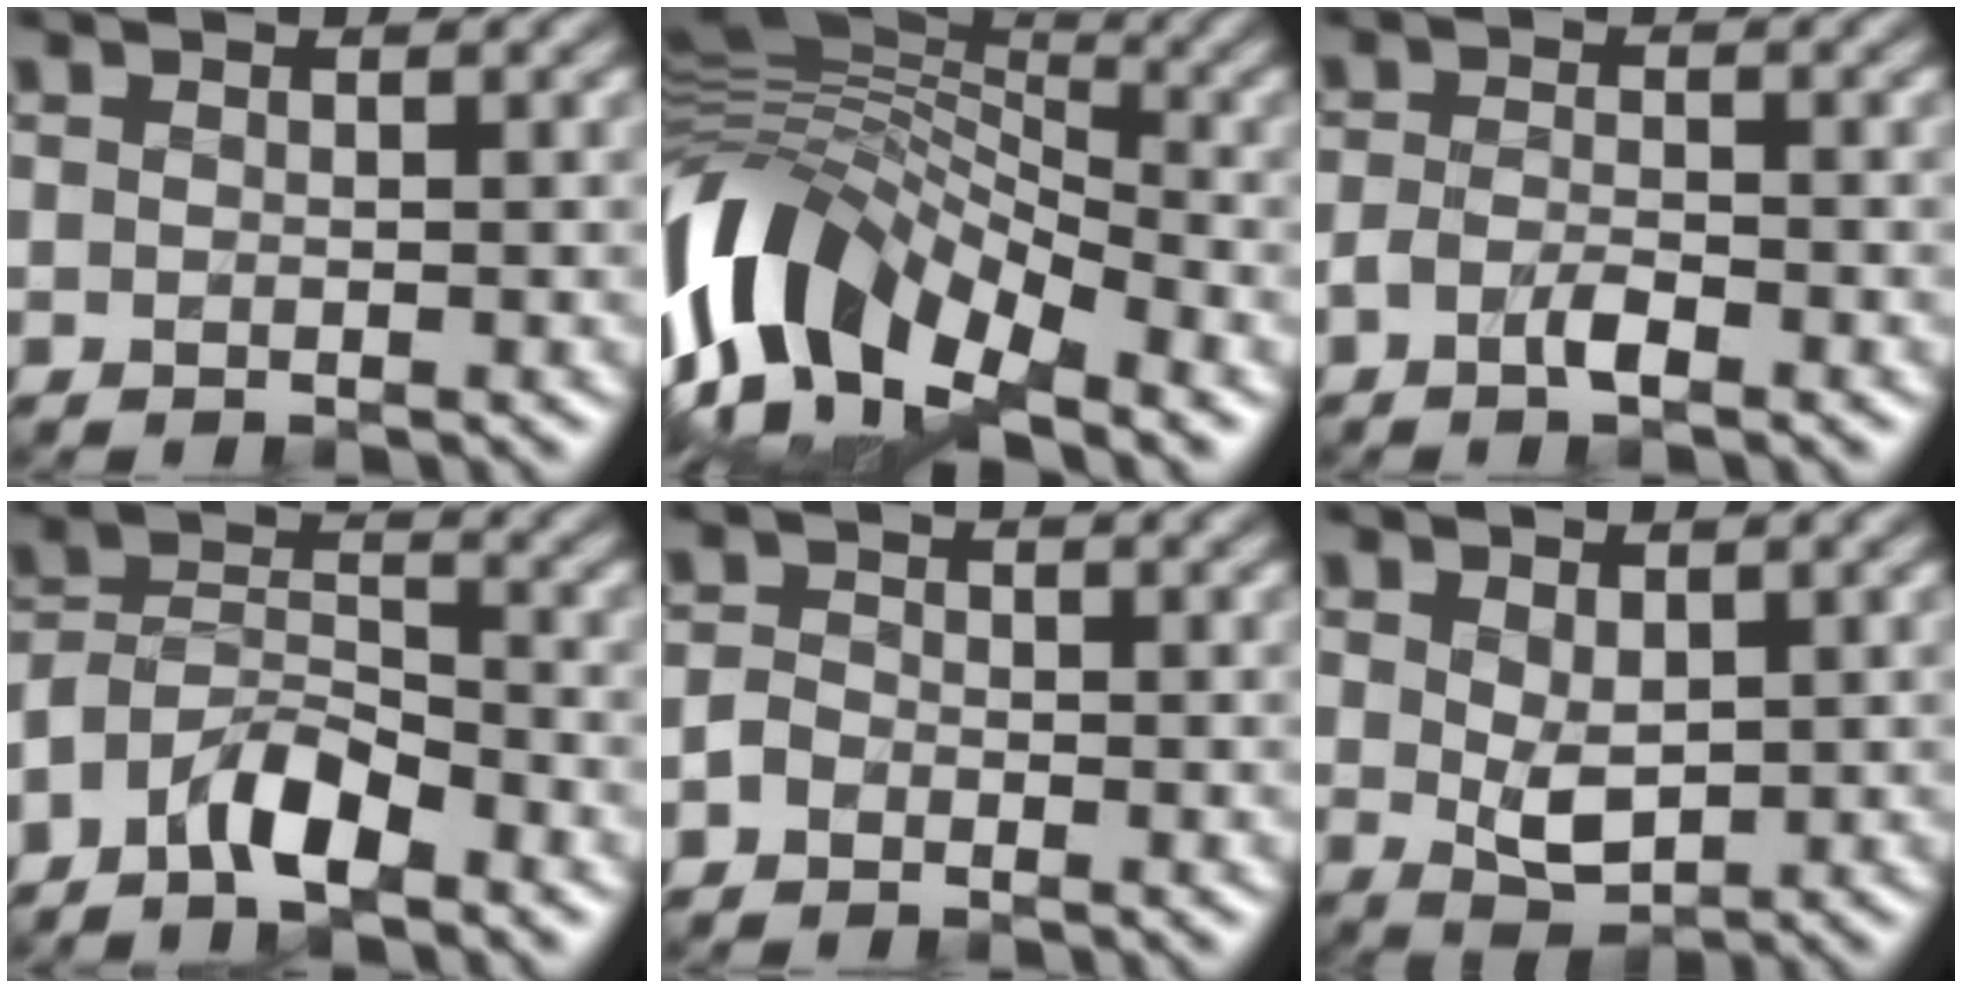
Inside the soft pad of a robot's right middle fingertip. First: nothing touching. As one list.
[{"total": 13.3, "force": [-4.9, 7.2, 10.1], "torque": [-0.199, 0.010, -0.102]}, {"total": 2.0, "force": [-1.2, 0.7, 1.5], "torque": [-0.032, 0.000, -0.028]}, {"total": 5.8, "force": [-4.2, 2.2, 3.3], "torque": [-0.054, 0.006, -0.085]}, {"total": 1.2, "force": [-0.7, 0.8, 0.4], "torque": [-0.008, 0.002, -0.017]}, {"total": 3.2, "force": [0.5, 1.9, 2.5], "torque": [-0.052, -0.006, 0.018]}]